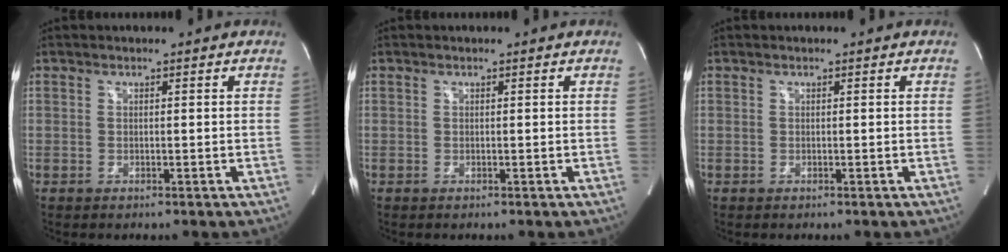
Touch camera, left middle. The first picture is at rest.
{"total": 0.0}
{"total": 0.0}